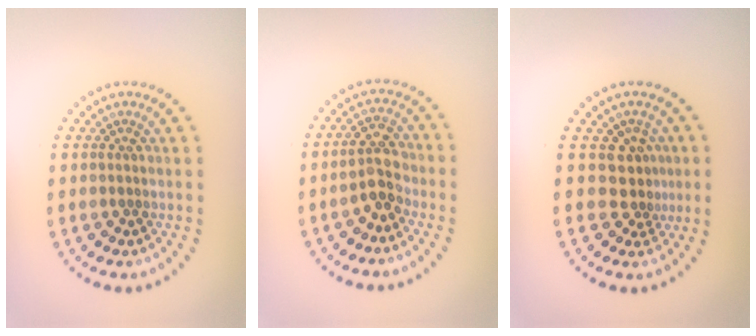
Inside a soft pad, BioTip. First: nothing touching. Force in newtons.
{"total": 2.8, "press": 2.6, "slide": 1.1}
{"total": 2.4, "press": 2.0, "slide": 1.5}